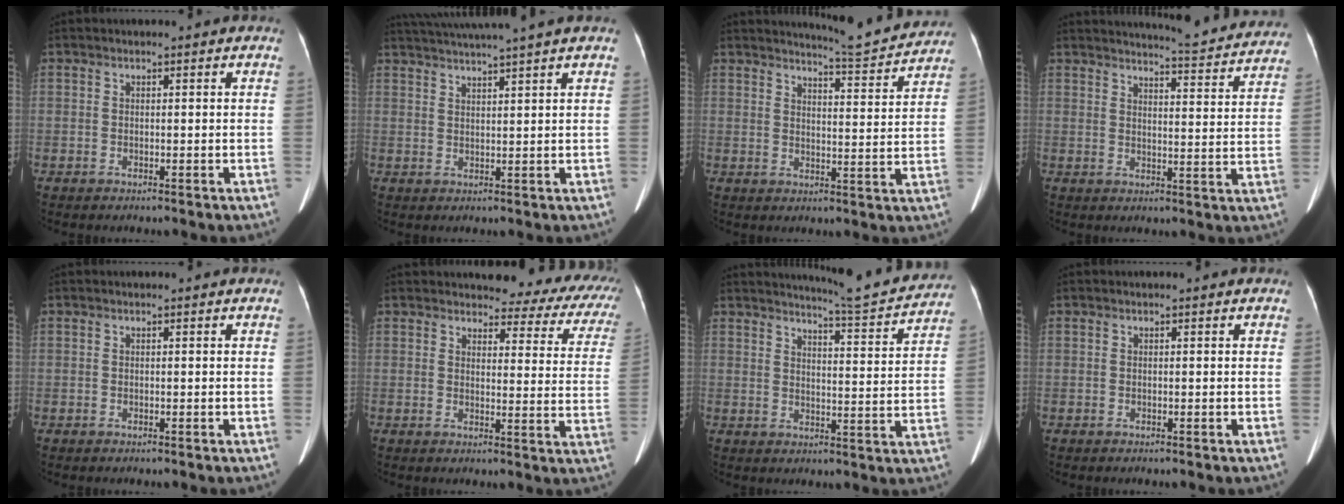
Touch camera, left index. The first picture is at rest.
{"total": 10.6, "force": [9.5, -1.5, 4.5], "torque": [-0.083, 0.020, 0.136]}
{"total": 9.9, "force": [9.7, -0.1, 1.9], "torque": [-0.035, -0.015, 0.121]}
{"total": 15.3, "force": [14.7, 0.7, 4.2], "torque": [-0.053, -0.049, 0.163]}
{"total": 0.0}
{"total": 13.6, "force": [12.1, 4.2, 4.4], "torque": [-0.018, -0.034, 0.103]}
{"total": 12.8, "force": [12.3, 0.0, 3.6], "torque": [-0.055, -0.027, 0.152]}
{"total": 0.0}